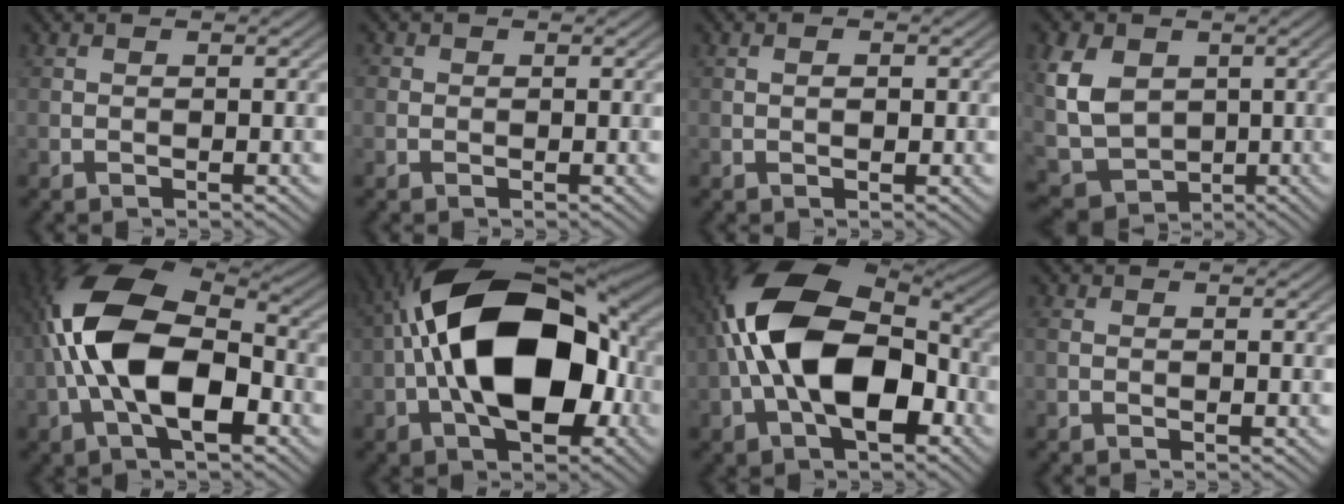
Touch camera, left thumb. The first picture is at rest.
{"total": 0.7, "force": [0.0, 0.7, 0.1], "torque": [0.001, -0.004, -0.003]}
{"total": 1.1, "force": [0.1, 0.6, 1.0], "torque": [-0.008, -0.005, 0.004]}
{"total": 9.3, "force": [1.4, 7.2, 5.7], "torque": [-0.160, -0.002, 0.025]}
{"total": 15.2, "force": [-2.3, 8.1, 12.6], "torque": [-0.253, 0.011, -0.066]}
{"total": 17.3, "force": [-1.0, 9.7, 14.3], "torque": [-0.244, 0.030, -0.034]}
{"total": 16.4, "force": [-1.9, 9.5, 13.3], "torque": [-0.247, 0.024, -0.056]}
{"total": 0.7, "force": [-0.3, 0.4, 0.5], "torque": [-0.017, 0.000, -0.009]}